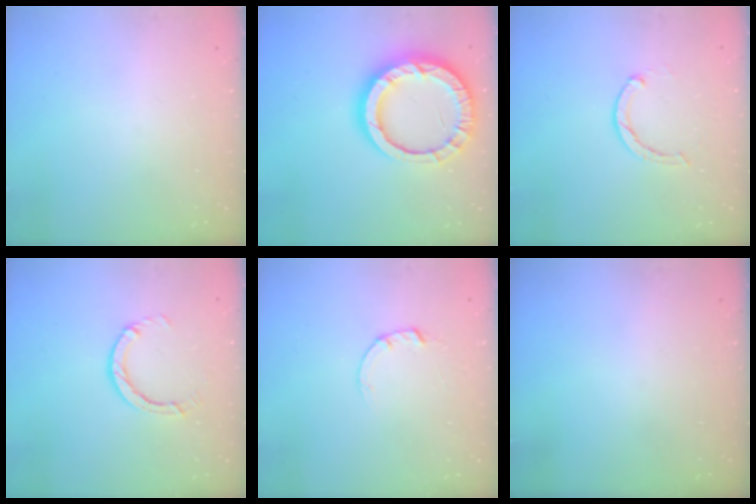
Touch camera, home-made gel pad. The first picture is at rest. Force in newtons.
{"total": 17.2, "press": 17.1, "slide": 1.5}
{"total": 1.7, "press": 1.6, "slide": 0.3}
{"total": 2.9, "press": 2.9, "slide": 0.5}
{"total": 1.5, "press": 1.5, "slide": 0.3}
{"total": 0.0}